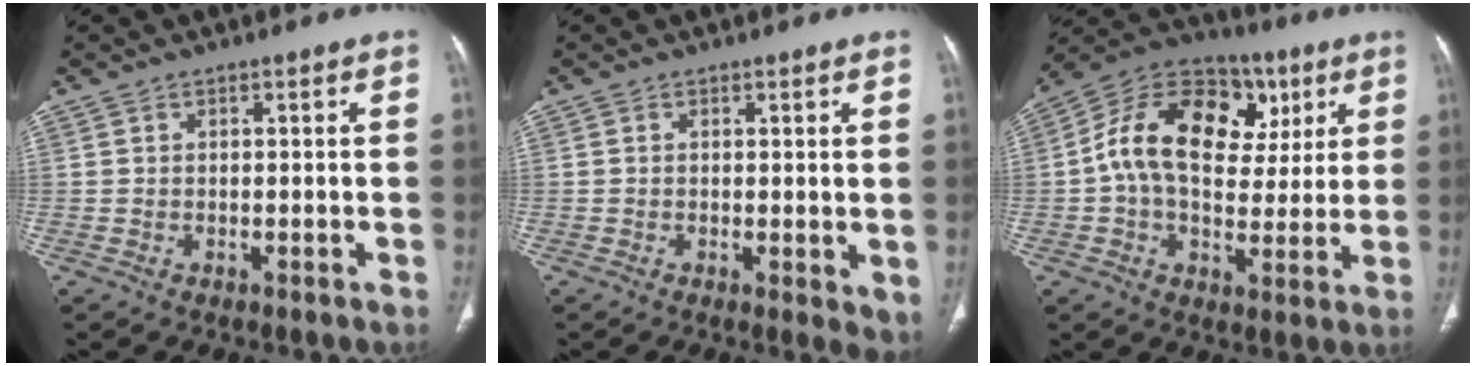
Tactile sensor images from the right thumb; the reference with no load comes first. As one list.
[{"total": 3.6, "force": [0.0, 1.3, 3.3], "torque": [-0.044, -0.013, 0.000]}, {"total": 21.1, "force": [4.7, 14.2, 14.9], "torque": [-0.218, 0.019, 0.067]}]